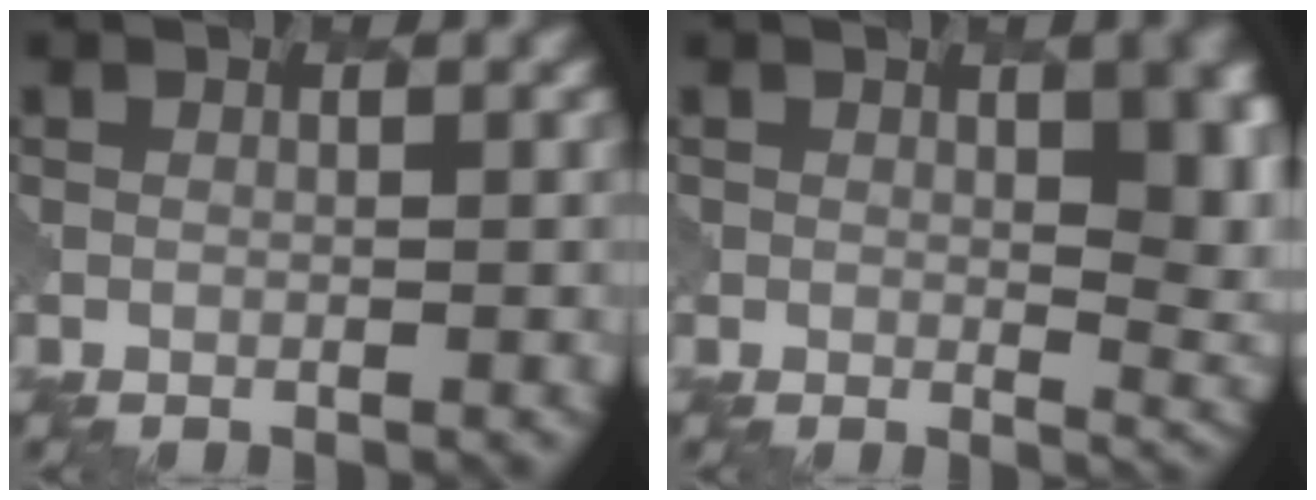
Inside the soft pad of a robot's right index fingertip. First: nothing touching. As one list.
[{"total": 9.0, "force": [2.3, 4.8, 7.3], "torque": [-0.084, -0.017, 0.044]}]